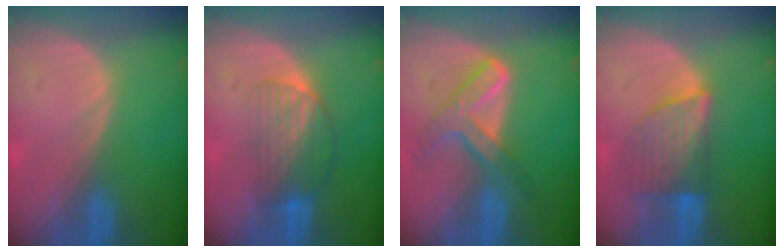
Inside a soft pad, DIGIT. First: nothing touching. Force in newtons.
{"total": 6.7, "press": 5.9, "slide": 3.1}
{"total": 7.3, "press": 6.1, "slide": 4.0}
{"total": 6.9, "press": 6.7, "slide": 1.6}